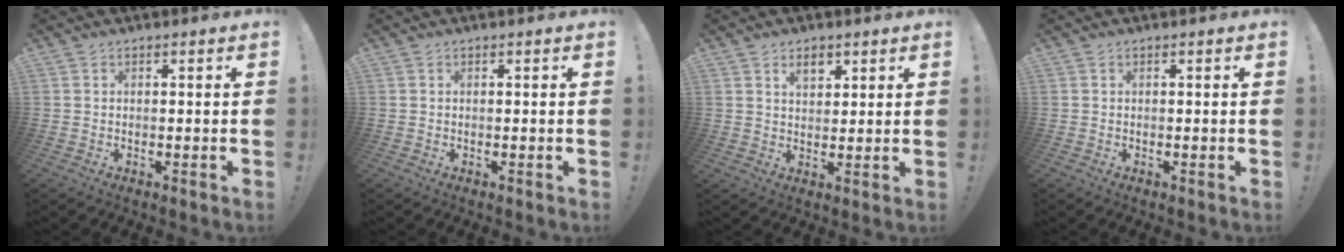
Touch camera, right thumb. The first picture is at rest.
{"total": 0.0}
{"total": 5.3, "force": [3.2, 3.5, 2.2], "torque": [-0.020, -0.016, 0.055]}
{"total": 0.0}